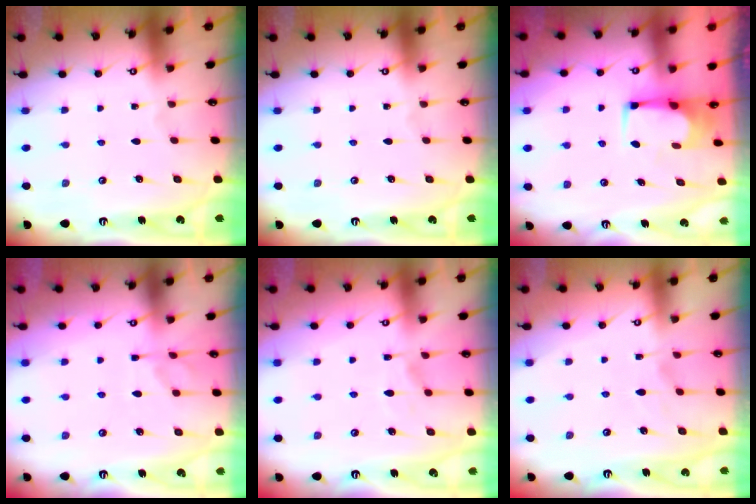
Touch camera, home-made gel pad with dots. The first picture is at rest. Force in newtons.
{"total": 0.0}
{"total": 2.1, "press": 2.1, "slide": 0.2}
{"total": 5.6, "press": 5.4, "slide": 1.4}
{"total": 1.2, "press": 0.0, "slide": 1.2}
{"total": 1.8, "press": 1.4, "slide": 1.1}